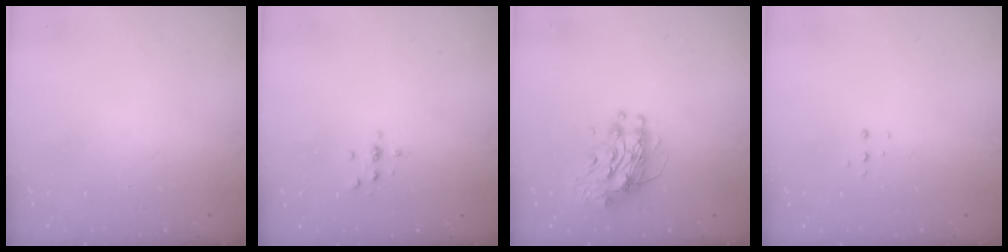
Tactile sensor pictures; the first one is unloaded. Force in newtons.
{"total": 2.3, "press": 2.2, "slide": 0.2}
{"total": 10.2, "press": 10.2, "slide": 0.8}
{"total": 3.4, "press": 3.3, "slide": 0.8}